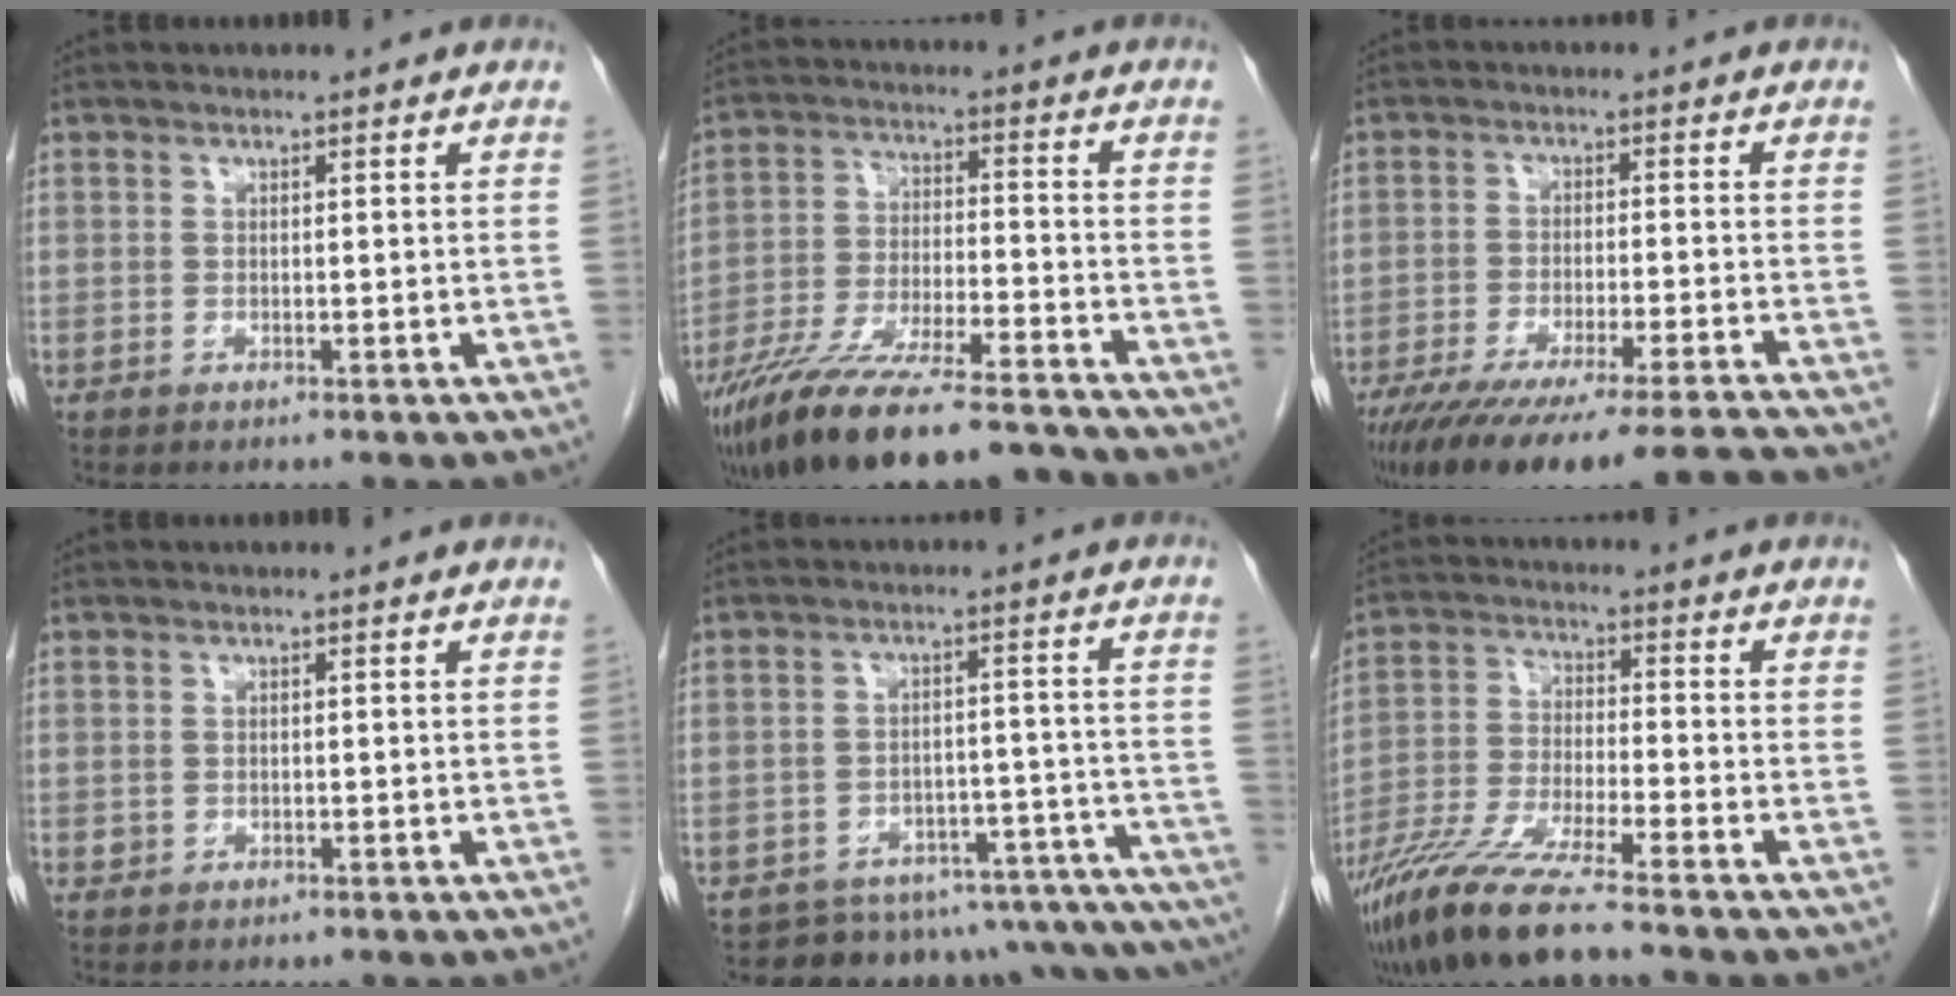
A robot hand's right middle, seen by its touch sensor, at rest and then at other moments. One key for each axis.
{"total": 19.0, "fx": -16.1, "fy": 2.9, "fz": 9.8, "tx": -0.174, "ty": -0.021, "tz": -0.271}
{"total": 19.5, "fx": -17.0, "fy": 0.0, "fz": 9.6, "tx": -0.128, "ty": -0.045, "tz": -0.254}
{"total": 0.5, "fx": -0.1, "fy": 0.5, "fz": 0.1, "tx": 0.000, "ty": 0.003, "tz": -0.001}
{"total": 17.6, "fx": -17.0, "fy": 3.7, "fz": 2.5, "tx": 0.014, "ty": 0.041, "tz": -0.202}
{"total": 11.4, "fx": -9.0, "fy": -0.1, "fz": 7.0, "tx": -0.143, "ty": -0.035, "tz": -0.169}